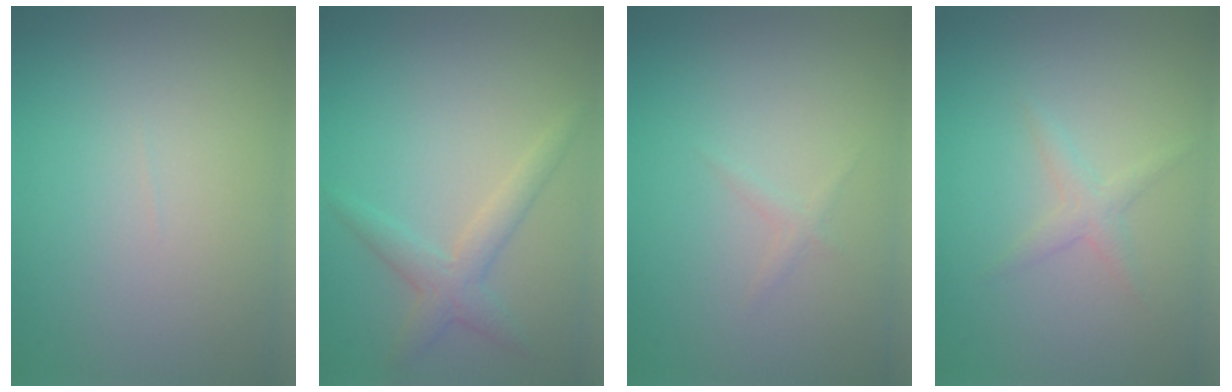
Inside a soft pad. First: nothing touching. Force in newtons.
{"total": 2.5, "press": 2.5, "slide": 0.0}
{"total": 0.7, "press": 0.7, "slide": 0.1}
{"total": 1.3, "press": 1.3, "slide": 0.1}